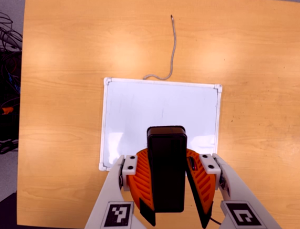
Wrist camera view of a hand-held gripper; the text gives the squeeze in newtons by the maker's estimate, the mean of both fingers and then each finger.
{"total": 9.4, "left": 9.1, "right": 9.7}